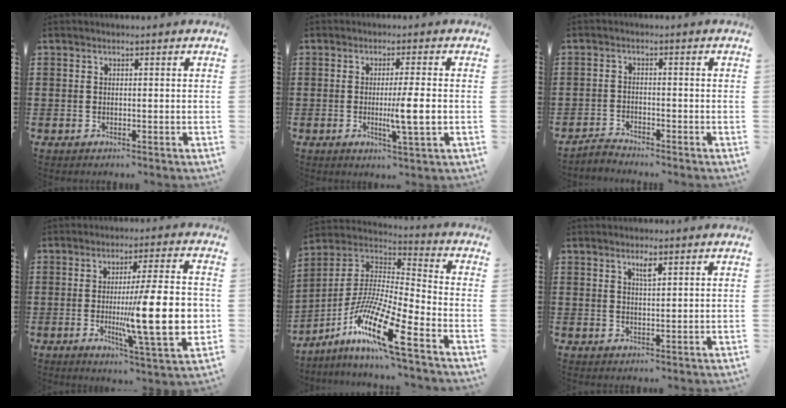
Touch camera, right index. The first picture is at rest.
{"total": 5.4, "force": [-0.6, 0.0, 5.3], "torque": [-0.091, -0.010, -0.013]}
{"total": 2.1, "force": [-2.1, 0.3, 0.0], "torque": [-0.007, 0.005, -0.044]}
{"total": 17.3, "force": [-1.7, 3.3, 16.9], "torque": [-0.266, -0.016, -0.026]}
{"total": 14.0, "force": [-8.6, 1.7, 10.9], "torque": [-0.232, -0.001, -0.169]}
{"total": 2.0, "force": [1.2, 0.4, 1.6], "torque": [-0.025, -0.001, 0.018]}